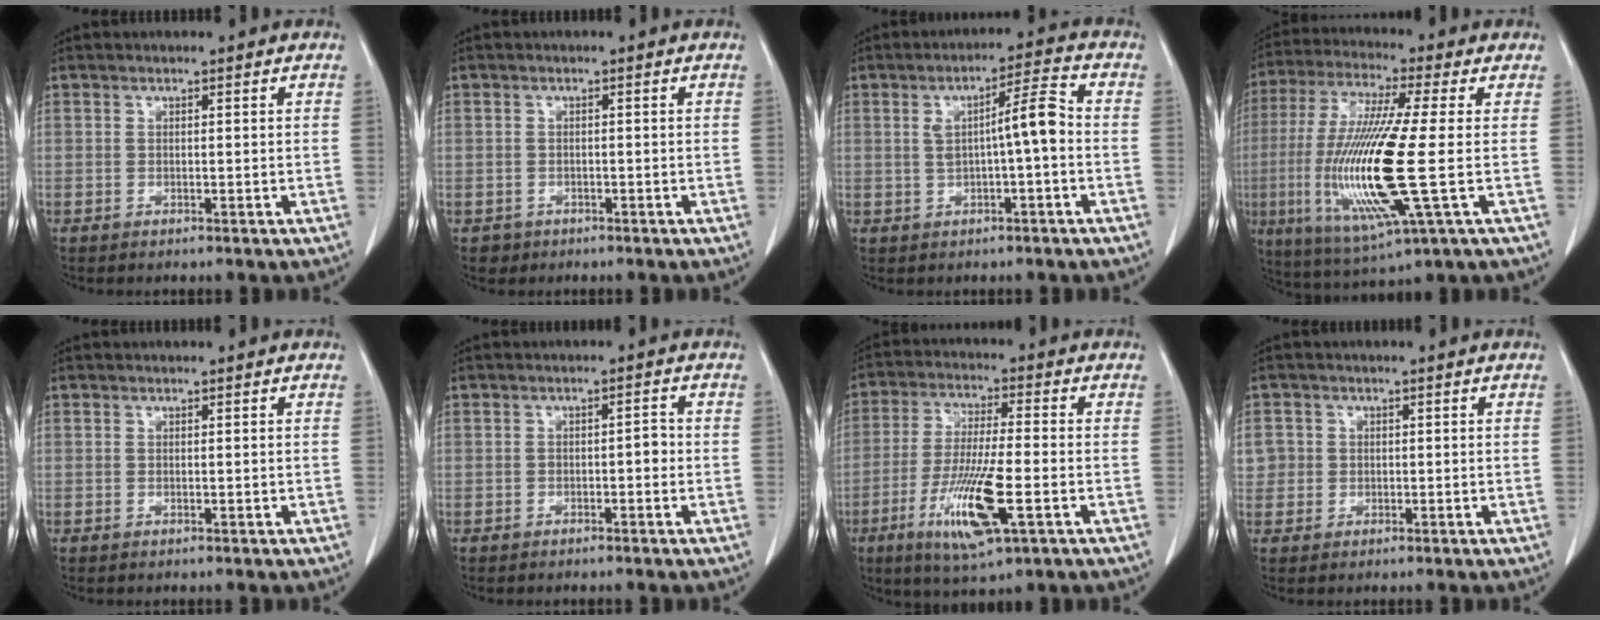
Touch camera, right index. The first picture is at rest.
{"total": 1.8, "force": [-0.8, 1.6, -0.1], "torque": [0.003, 0.007, -0.011]}
{"total": 6.6, "force": [0.0, 0.6, 6.6], "torque": [-0.105, 0.017, 0.000]}
{"total": 18.3, "force": [-2.6, 1.0, 18.0], "torque": [-0.383, -0.019, -0.050]}
{"total": 0.0}
{"total": 1.9, "force": [-0.5, 0.8, 1.6], "torque": [-0.019, 0.007, -0.008]}
{"total": 12.8, "force": [-4.7, 1.6, 11.8], "torque": [-0.231, -0.025, -0.082]}
{"total": 3.1, "force": [0.3, 3.0, 0.2], "torque": [0.013, 0.008, 0.006]}